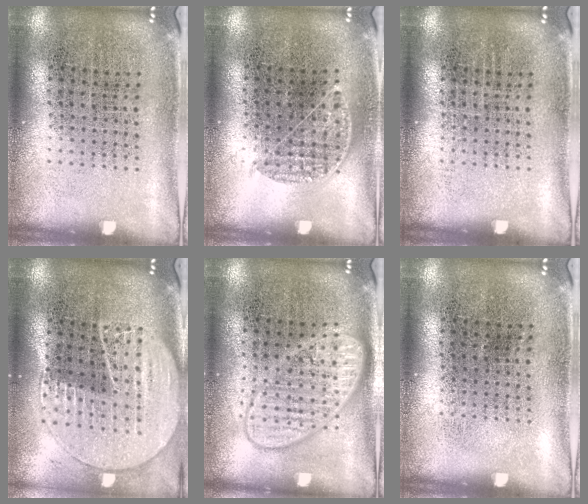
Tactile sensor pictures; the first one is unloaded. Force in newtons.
{"total": 0.8, "press": 0.7, "slide": 0.5}
{"total": 0.0}
{"total": 1.9, "press": 1.8, "slide": 0.8}
{"total": 2.9, "press": 2.9, "slide": 0.5}
{"total": 0.0}